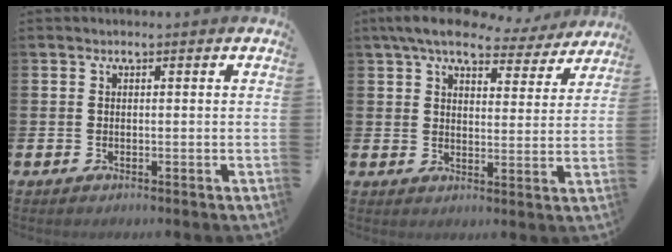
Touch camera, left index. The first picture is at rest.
{"total": 7.4, "force": [6.5, 2.3, 2.9], "torque": [-0.062, -0.034, 0.111]}